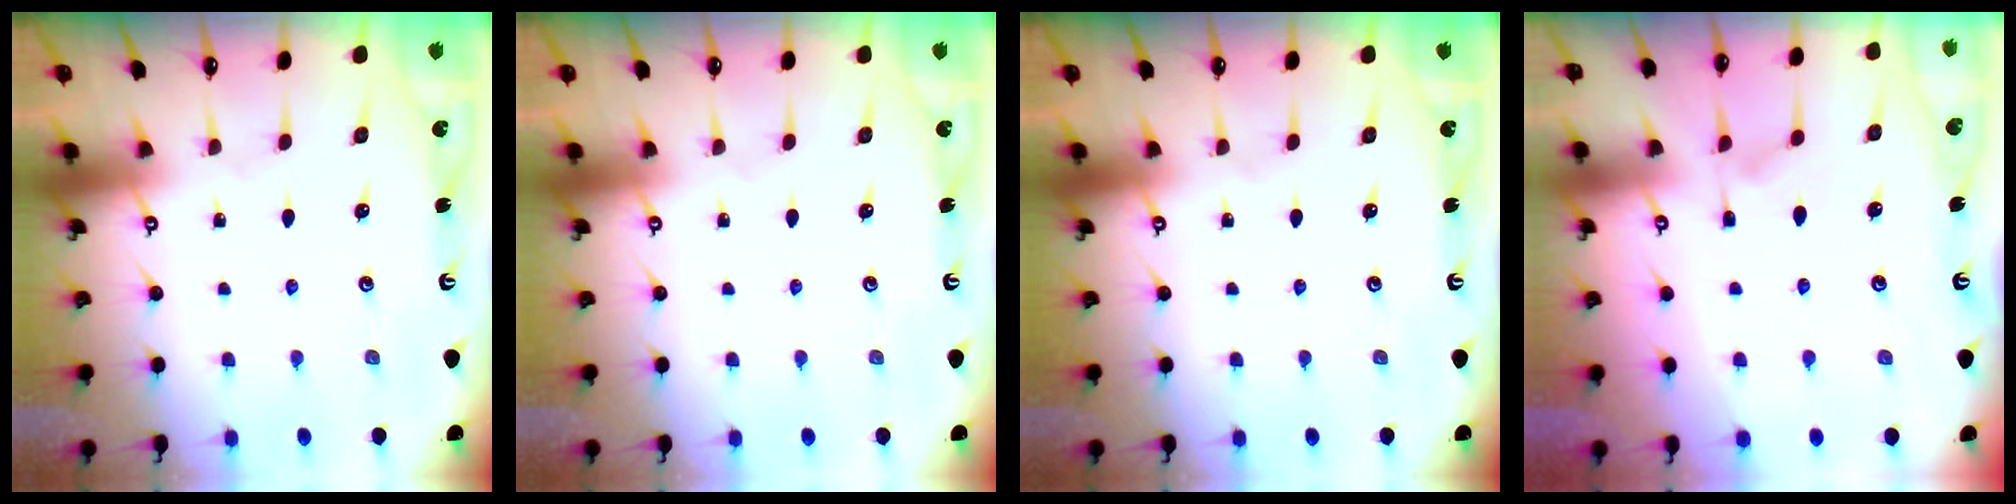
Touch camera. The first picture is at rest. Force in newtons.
{"total": 0.0}
{"total": 0.0}
{"total": 1.4, "press": 0.2, "slide": 1.4}